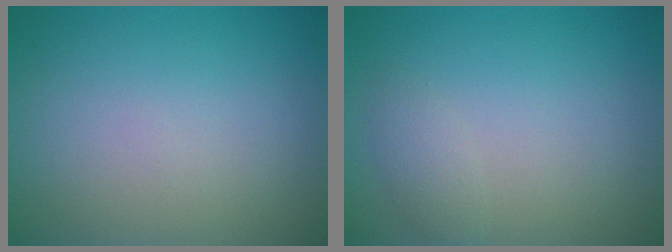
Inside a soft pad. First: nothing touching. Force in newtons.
{"total": 1.2, "press": 1.2, "slide": 0.1}